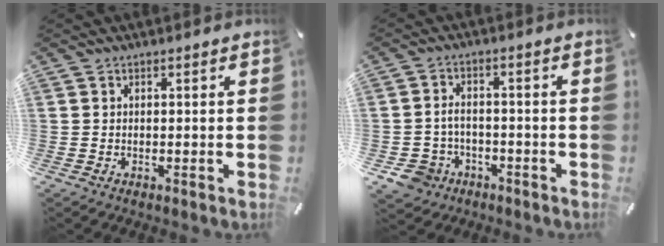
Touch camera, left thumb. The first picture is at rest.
{"total": 6.3, "force": [-2.5, 5.1, 2.6], "torque": [-0.074, 0.012, -0.050]}